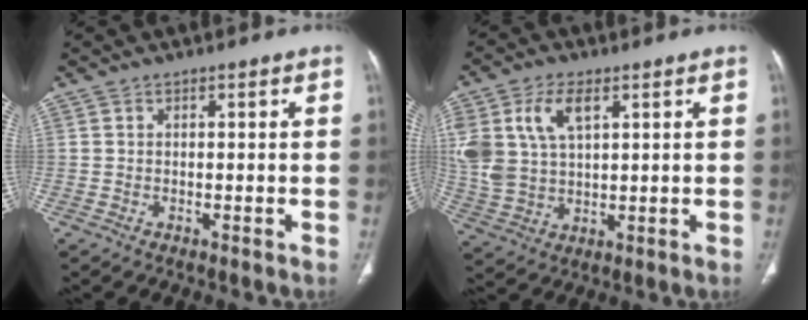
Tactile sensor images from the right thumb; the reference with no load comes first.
{"total": 12.6, "force": [4.6, 7.2, 9.2], "torque": [-0.198, -0.002, 0.101]}